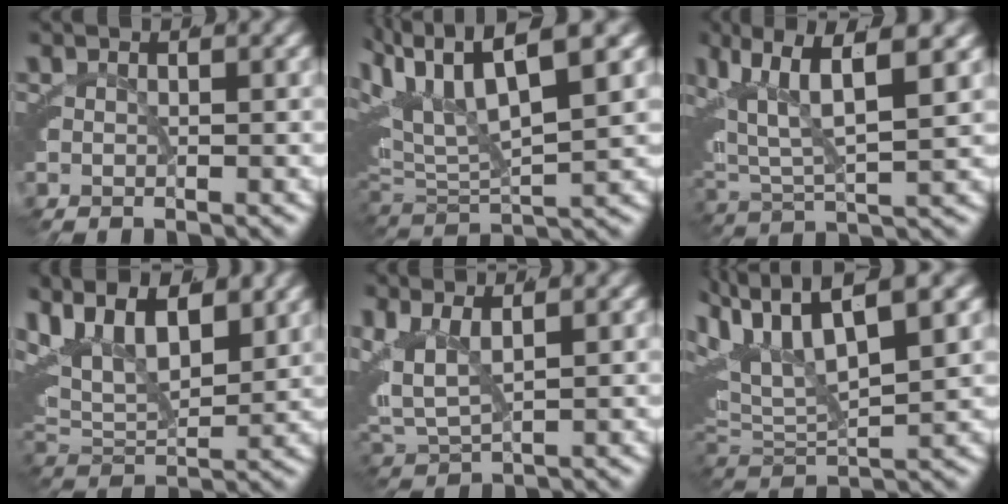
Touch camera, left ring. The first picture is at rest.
{"total": 9.7, "force": [4.1, 5.3, 7.1], "torque": [-0.137, 0.026, 0.063]}
{"total": 8.3, "force": [3.7, 4.3, 6.0], "torque": [-0.116, 0.012, 0.060]}
{"total": 11.5, "force": [3.6, 8.7, 6.6], "torque": [-0.131, 0.010, 0.045]}
{"total": 5.3, "force": [1.2, 3.9, 3.3], "torque": [-0.098, -0.008, 0.027]}
{"total": 10.4, "force": [3.9, 6.4, 7.2], "torque": [-0.143, 0.017, 0.061]}